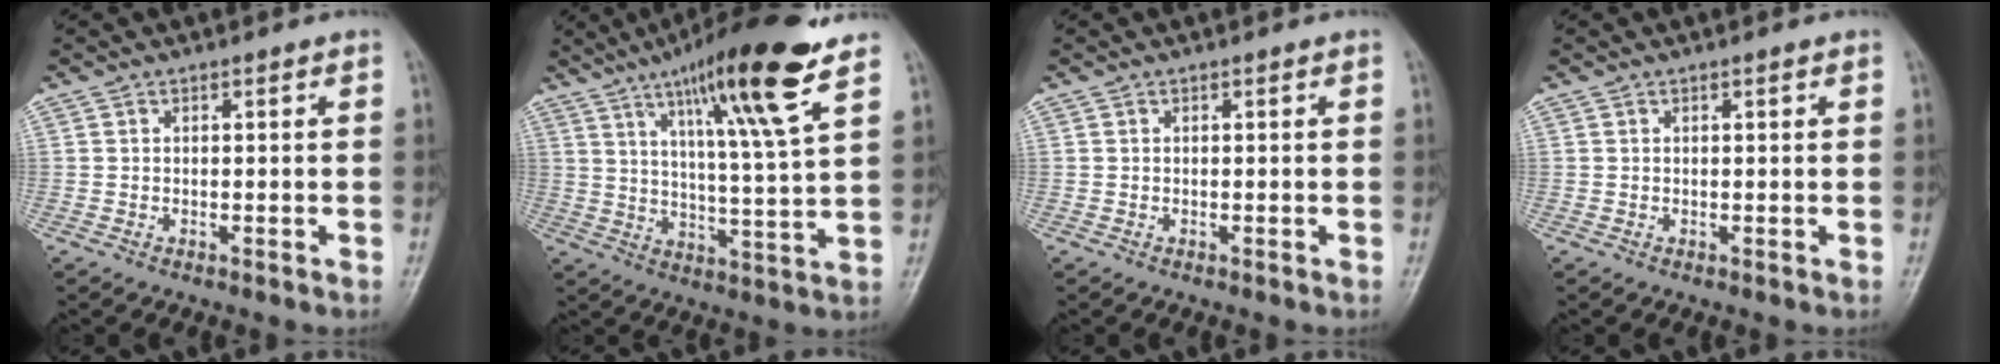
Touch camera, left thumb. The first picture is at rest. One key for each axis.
{"total": 18.1, "fx": 10.6, "fy": 1.7, "fz": 14.5, "tx": -0.223, "ty": -0.048, "tz": 0.168}
{"total": 0.0}
{"total": 0.6, "fx": 0.4, "fy": 0.2, "fz": 0.5, "tx": -0.008, "ty": -0.001, "tz": 0.005}